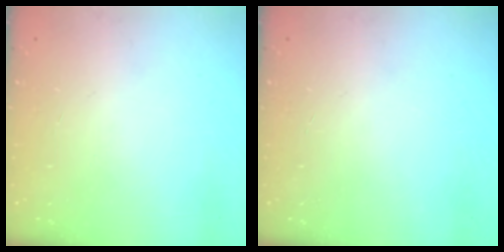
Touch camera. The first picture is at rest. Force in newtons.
{"total": 0.0}